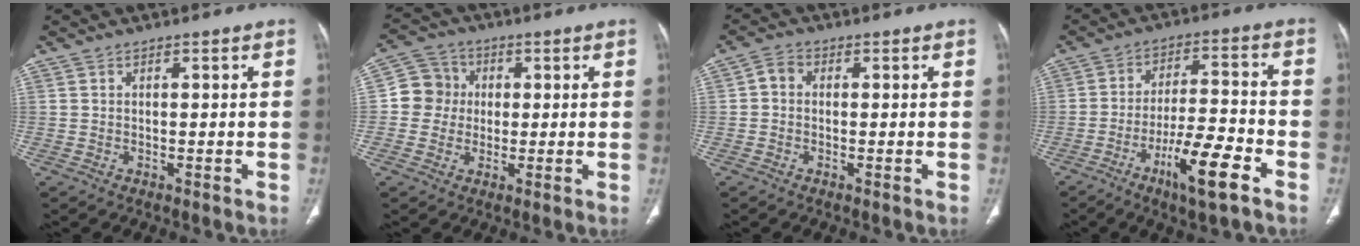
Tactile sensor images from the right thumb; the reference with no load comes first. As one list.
[{"total": 7.1, "force": [0.3, 6.9, 1.8], "torque": [0.000, 0.014, -0.005]}, {"total": 2.6, "force": [0.0, 2.1, 1.5], "torque": [-0.021, 0.008, -0.010]}, {"total": 12.0, "force": [-6.3, 2.2, 10.0], "torque": [-0.180, 0.030, -0.108]}]